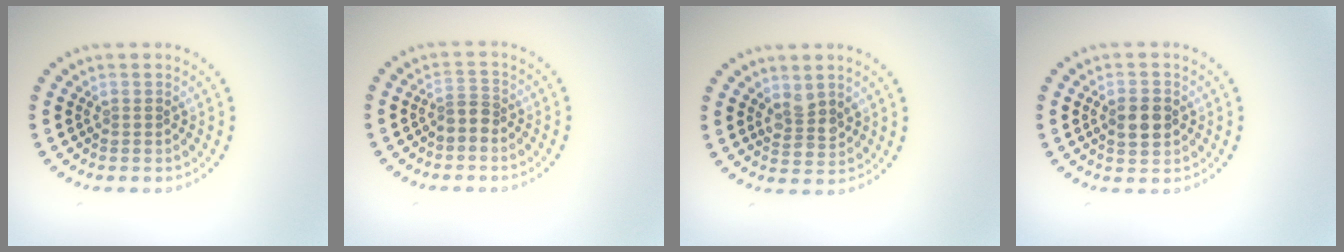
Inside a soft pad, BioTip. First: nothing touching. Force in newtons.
{"total": 1.7, "press": 1.4, "slide": 1.1}
{"total": 2.4, "press": 2.2, "slide": 0.8}
{"total": 2.9, "press": 2.9, "slide": 0.1}